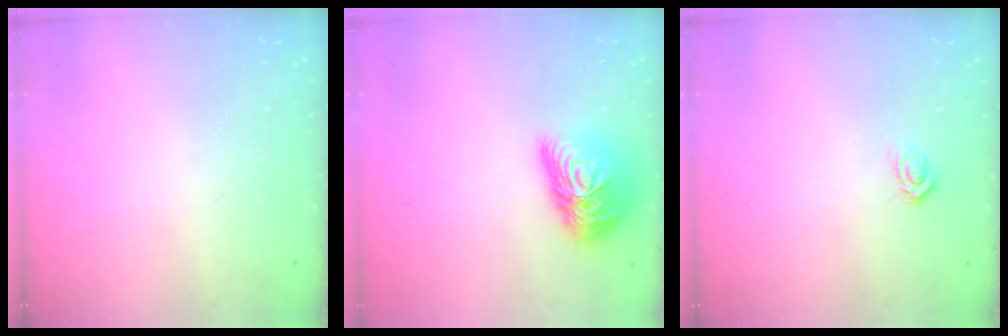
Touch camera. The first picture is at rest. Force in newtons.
{"total": 16.3, "press": 16.3, "slide": 0.9}
{"total": 2.9, "press": 2.9, "slide": 0.2}